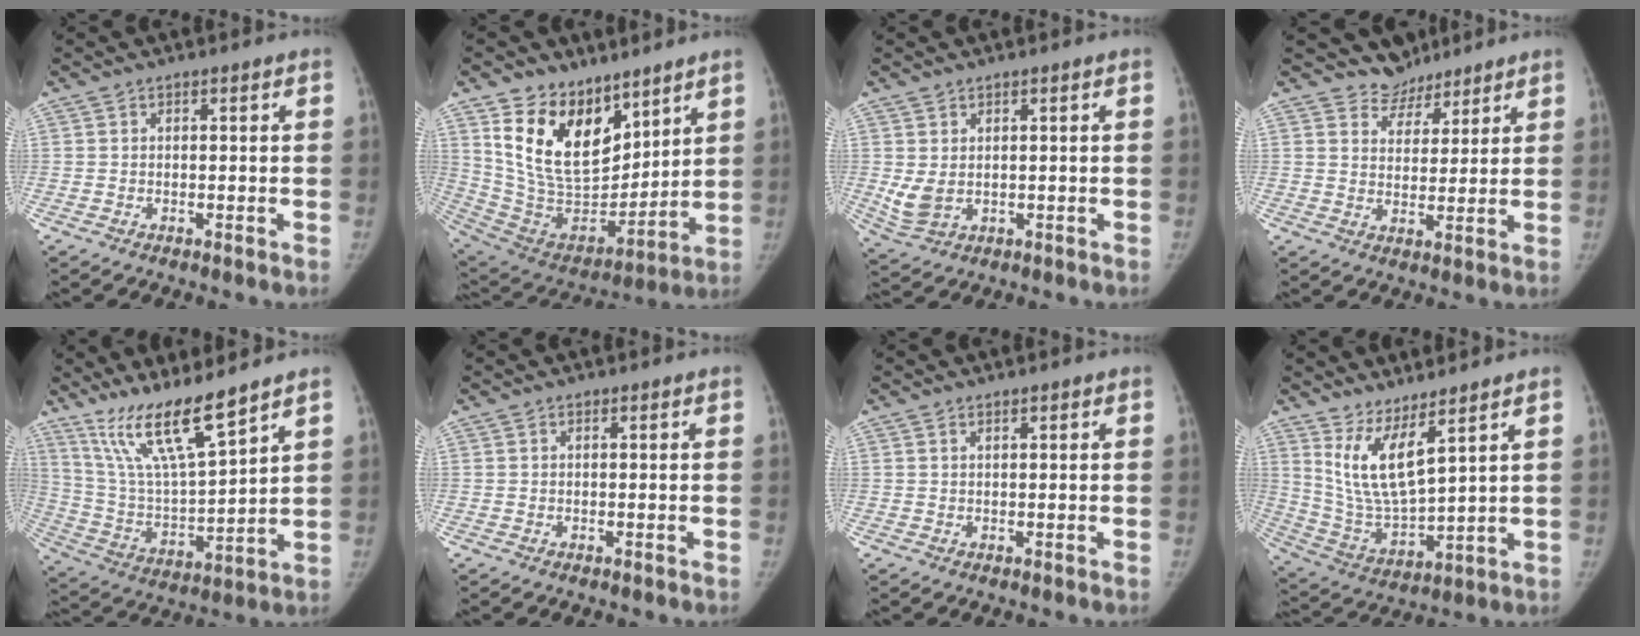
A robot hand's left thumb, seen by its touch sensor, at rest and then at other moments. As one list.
[{"total": 19.5, "force": [11.2, 11.7, 10.9], "torque": [-0.147, -0.065, 0.228]}, {"total": 4.3, "force": [0.6, 3.0, 2.9], "torque": [-0.062, -0.010, 0.025]}, {"total": 5.6, "force": [4.7, 2.9, -0.8], "torque": [0.042, -0.043, 0.079]}, {"total": 15.0, "force": [11.5, 1.9, 9.5], "torque": [-0.167, -0.068, 0.229]}, {"total": 0.0}, {"total": 0.6, "force": [0.5, 0.2, 0.3], "torque": [-0.007, -0.003, 0.008]}, {"total": 10.0, "force": [6.3, 2.3, 7.4], "torque": [-0.141, -0.063, 0.150]}]